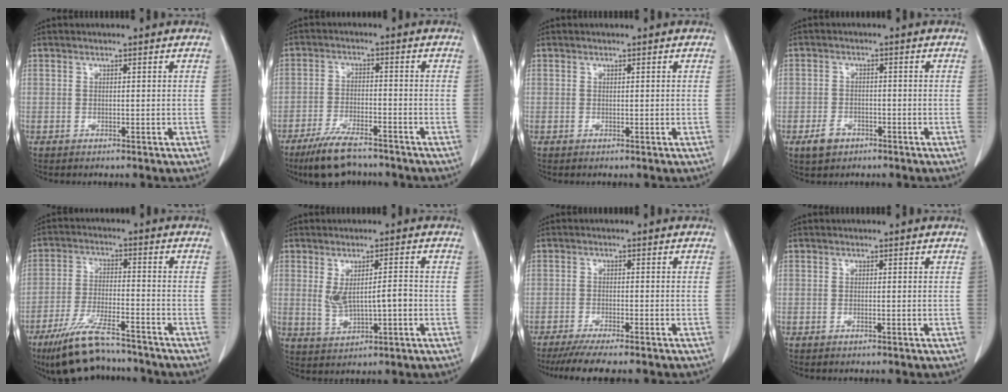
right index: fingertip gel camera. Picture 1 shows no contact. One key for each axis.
{"total": 8.9, "fx": -7.3, "fy": 2.2, "fz": 4.7, "tx": -0.088, "ty": -0.019, "tz": -0.125}
{"total": 0.0}
{"total": 3.4, "fx": -2.0, "fy": 2.3, "fz": 1.4, "tx": -0.027, "ty": 0.004, "tz": -0.028}
{"total": 12.8, "fx": -10.8, "fy": 2.3, "fz": 6.5, "tx": -0.124, "ty": -0.016, "tz": -0.180}
{"total": 5.9, "fx": 0.0, "fy": 1.9, "fz": 5.6, "tx": -0.101, "ty": 0.008, "tz": 0.015}
{"total": 9.2, "fx": -7.8, "fy": 0.4, "fz": 4.7, "tx": -0.056, "ty": -0.019, "tz": -0.120}
{"total": 0.0}